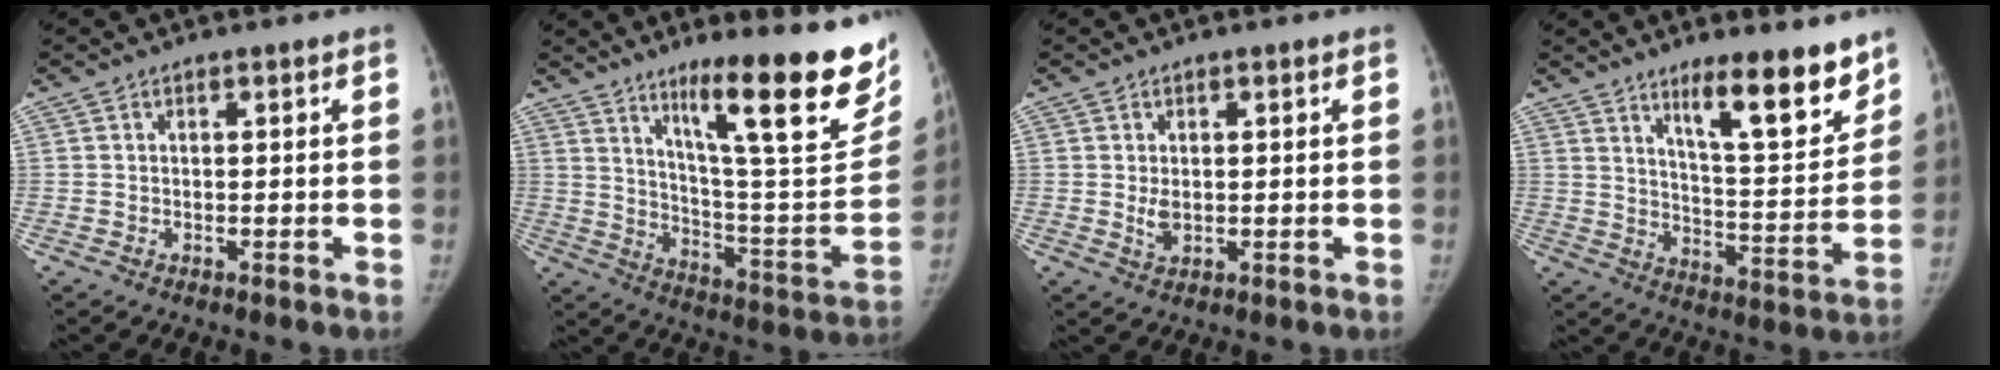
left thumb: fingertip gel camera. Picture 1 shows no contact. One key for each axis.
{"total": 26.6, "fx": 16.1, "fy": 5.1, "fz": 20.6, "tx": -0.263, "ty": -0.075, "tz": 0.253}
{"total": 2.5, "fx": 0.1, "fy": 1.6, "fz": 2.0, "tx": -0.033, "ty": -0.007, "tz": 0.007}
{"total": 15.0, "fx": 10.5, "fy": 3.3, "fz": 10.3, "tx": -0.119, "ty": -0.082, "tz": 0.169}